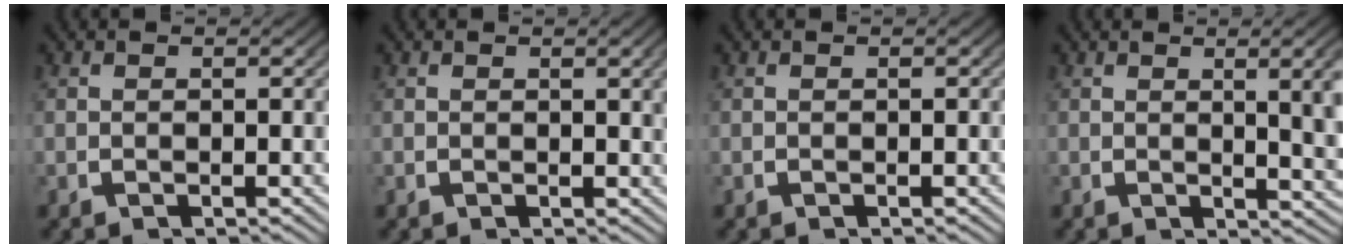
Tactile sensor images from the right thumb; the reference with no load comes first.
{"total": 0.6, "force": [0.4, 0.0, 0.5], "torque": [-0.002, -0.002, 0.009]}
{"total": 0.0}
{"total": 4.4, "force": [0.7, 1.2, 4.2], "torque": [-0.042, -0.003, 0.014]}